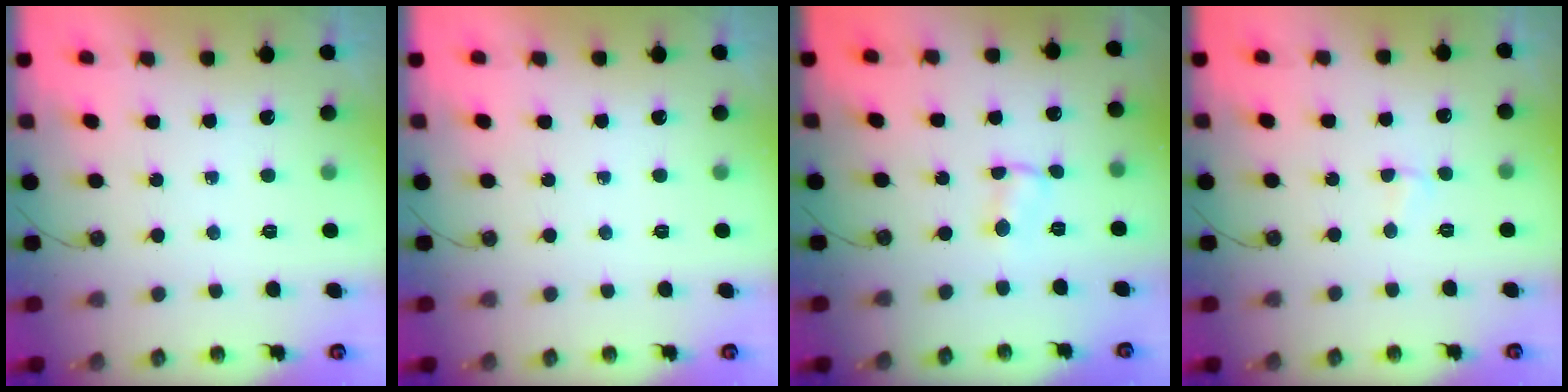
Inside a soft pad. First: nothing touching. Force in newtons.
{"total": 0.0}
{"total": 3.0, "press": 1.0, "slide": 2.8}
{"total": 3.6, "press": 1.9, "slide": 3.1}